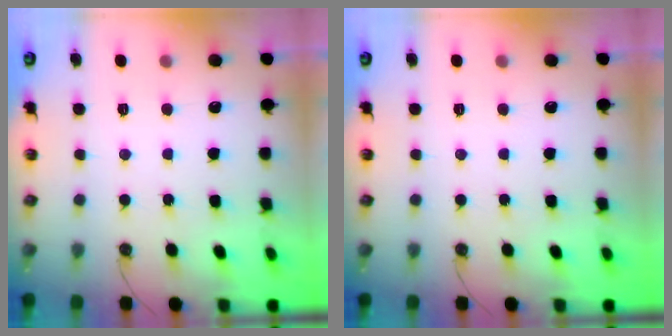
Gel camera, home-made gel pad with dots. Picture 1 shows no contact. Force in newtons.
{"total": 0.0}